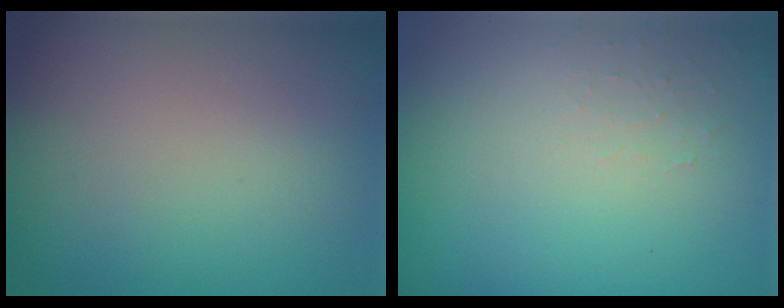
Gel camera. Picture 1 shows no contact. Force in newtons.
{"total": 1.1, "press": 1.0, "slide": 0.2}